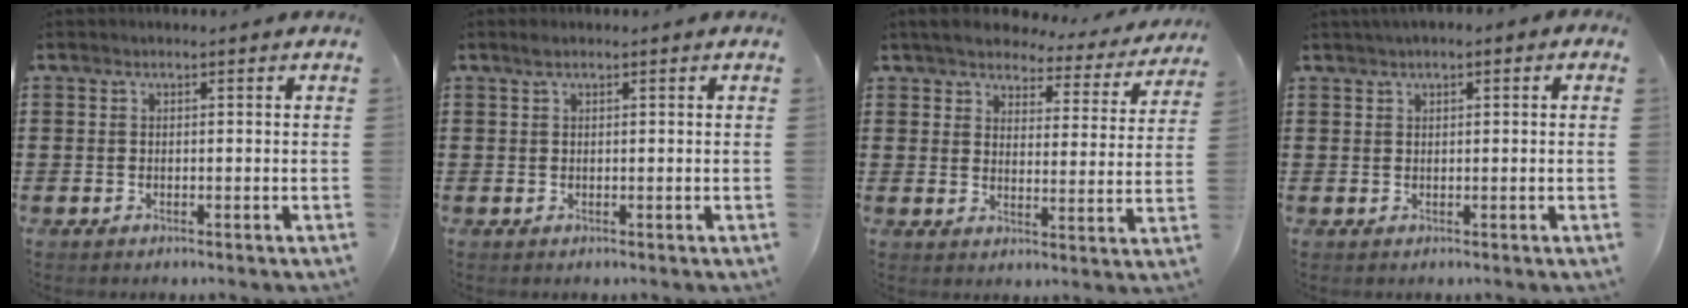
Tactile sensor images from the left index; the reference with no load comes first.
{"total": 1.0, "force": [0.6, 0.2, 0.8], "torque": [-0.016, 0.002, 0.011]}
{"total": 4.7, "force": [4.6, 0.7, 0.9], "torque": [-0.043, -0.028, 0.078]}
{"total": 1.2, "force": [0.5, 0.4, 0.9], "torque": [-0.018, 0.003, 0.010]}